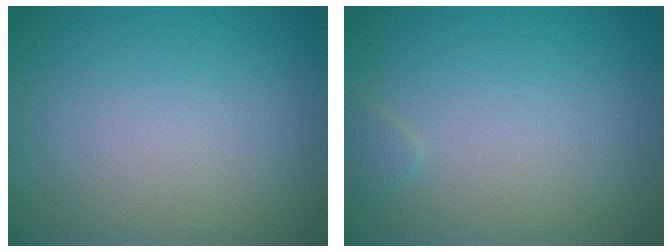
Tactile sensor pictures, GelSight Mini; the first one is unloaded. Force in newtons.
{"total": 0.7, "press": 0.7, "slide": 0.0}